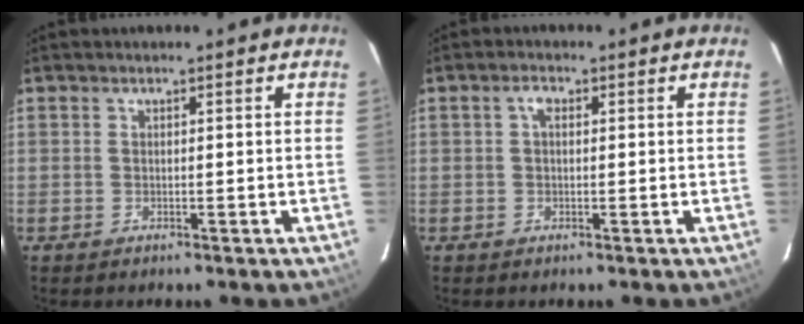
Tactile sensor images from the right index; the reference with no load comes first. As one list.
[{"total": 1.7, "force": [0.3, 1.0, 1.3], "torque": [-0.025, 0.008, 0.003]}]